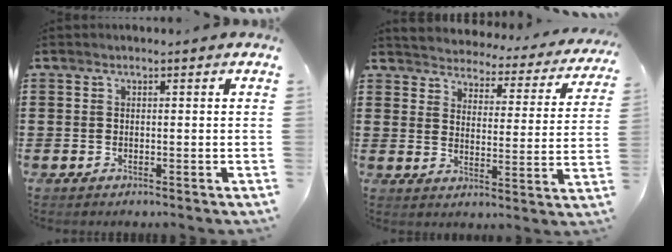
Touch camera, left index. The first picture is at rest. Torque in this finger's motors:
{"motor_torque": [1.17, -0.97, 0.66, 0.09]}